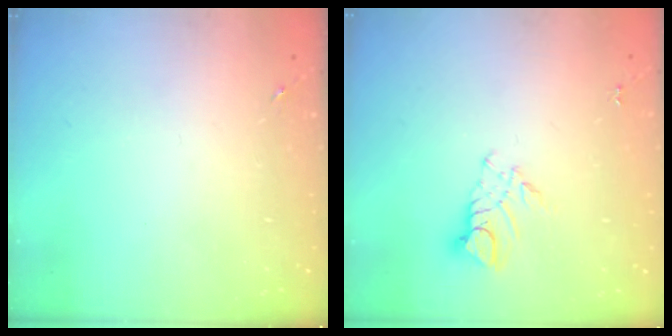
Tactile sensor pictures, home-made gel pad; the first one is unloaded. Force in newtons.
{"total": 6.7, "press": 6.7, "slide": 0.5}